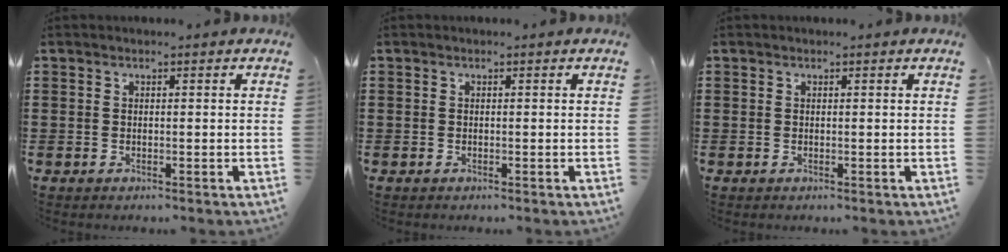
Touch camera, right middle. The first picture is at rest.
{"total": 0.0}
{"total": 0.0}